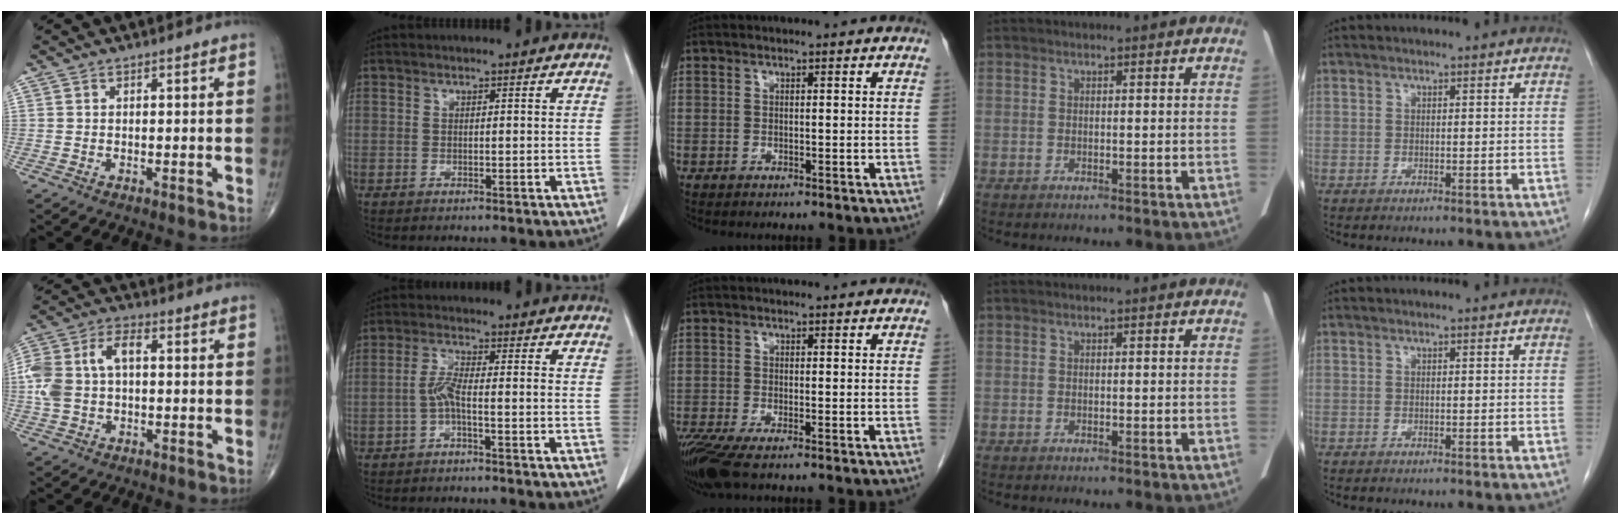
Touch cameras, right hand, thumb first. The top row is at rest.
{"thumb": {"total": 11.4, "force": [0.4, 7.0, 9.0], "torque": [-0.201, 0.037, 0.005]}, "index": {"total": 3.1, "force": [-1.3, 0.1, 2.8], "torque": [-0.058, 0.005, -0.028]}, "middle": {"total": 5.1, "force": [-3.4, 0.9, 3.7], "torque": [-0.073, -0.015, -0.064]}}